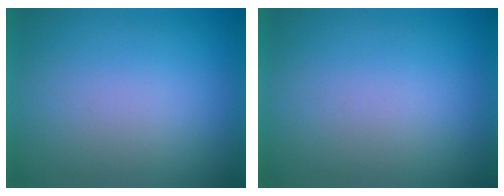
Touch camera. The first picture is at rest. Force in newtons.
{"total": 0.0}